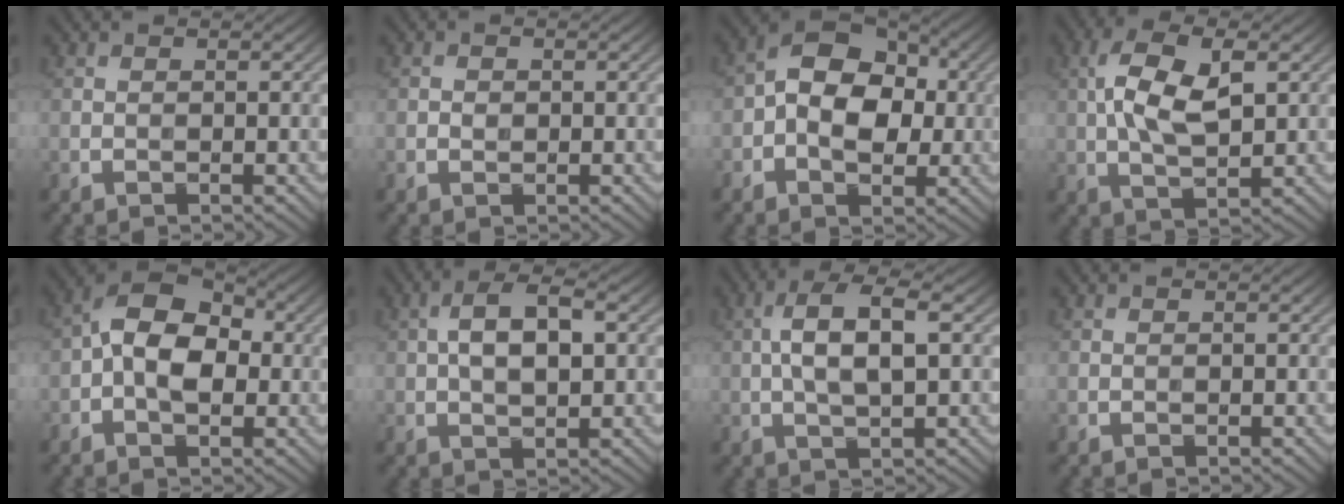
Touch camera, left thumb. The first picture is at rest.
{"total": 0.7, "force": [-0.1, 0.6, 0.4], "torque": [-0.005, -0.002, -0.004]}
{"total": 9.6, "force": [0.1, 6.3, 7.2], "torque": [-0.116, 0.014, -0.013]}
{"total": 8.3, "force": [1.4, 3.9, 7.2], "torque": [-0.154, 0.008, 0.024]}
{"total": 9.7, "force": [-0.2, 6.0, 7.6], "torque": [-0.130, 0.016, -0.018]}
{"total": 6.5, "force": [1.0, 3.1, 5.6], "torque": [-0.108, 0.008, 0.015]}
{"total": 6.6, "force": [0.7, 2.4, 6.1], "torque": [-0.125, 0.009, 0.010]}
{"total": 0.0}